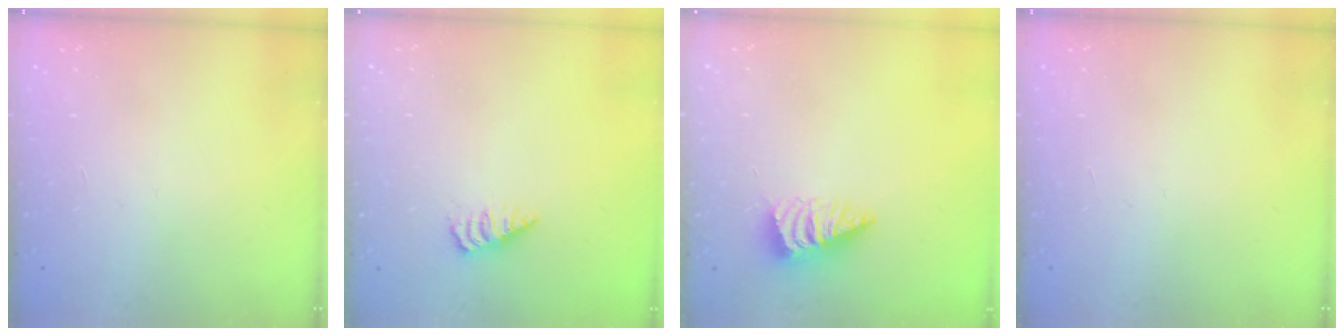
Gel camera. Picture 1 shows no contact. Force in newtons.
{"total": 1.9, "press": 1.9, "slide": 0.3}
{"total": 3.0, "press": 2.9, "slide": 0.3}
{"total": 0.0}